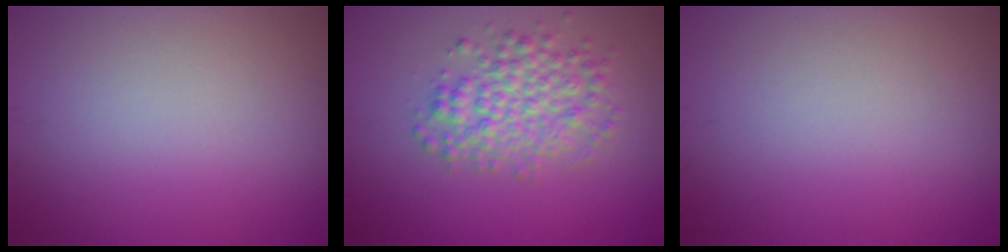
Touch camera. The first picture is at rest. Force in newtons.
{"total": 4.3, "press": 4.3, "slide": 0.1}
{"total": 0.0}